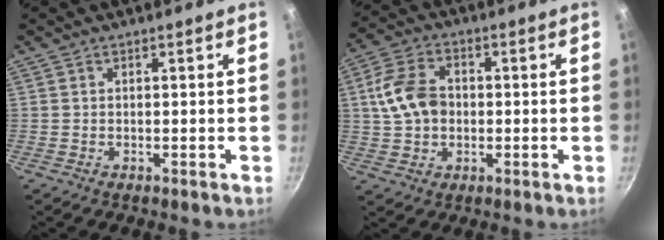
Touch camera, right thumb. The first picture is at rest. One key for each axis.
{"total": 10.2, "fx": 0.6, "fy": 7.5, "fz": 6.9, "tx": -0.121, "ty": 0.018, "tz": 0.004}